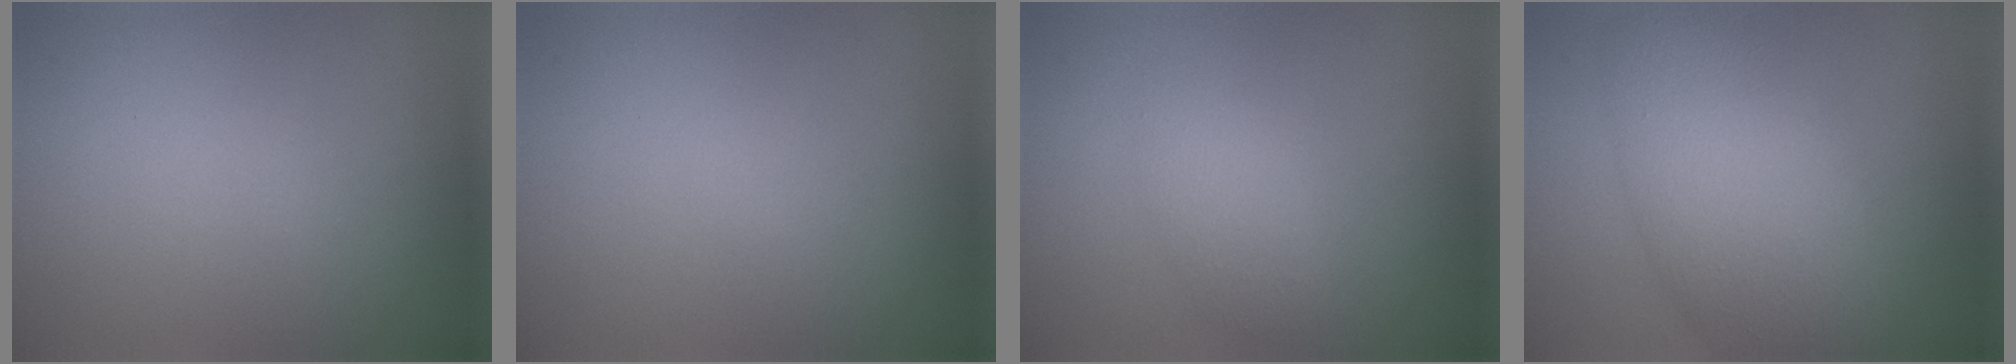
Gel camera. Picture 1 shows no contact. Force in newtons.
{"total": 0.0}
{"total": 1.9, "press": 1.9, "slide": 0.1}
{"total": 7.0, "press": 7.0, "slide": 0.1}